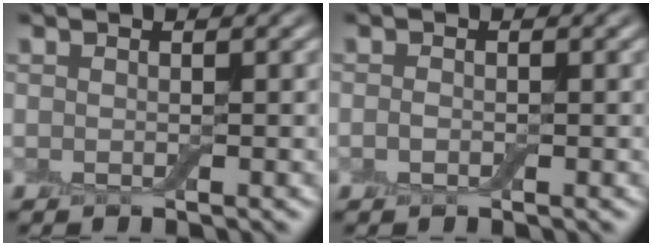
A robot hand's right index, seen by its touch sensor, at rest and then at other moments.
{"total": 0.7, "force": [-0.2, 0.4, 0.5], "torque": [-0.012, 0.000, -0.005]}